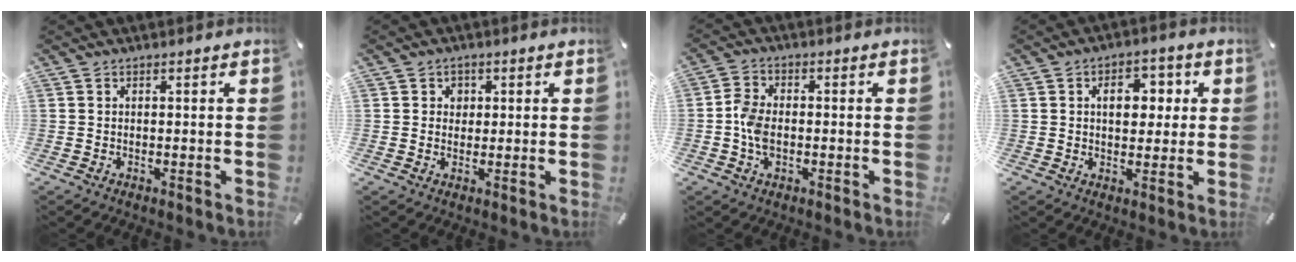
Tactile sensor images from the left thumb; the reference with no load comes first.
{"total": 2.6, "force": [0.5, 2.5, 0.6], "torque": [0.001, -0.001, 0.002]}
{"total": 5.6, "force": [-1.2, 3.8, 3.9], "torque": [-0.094, 0.002, -0.026]}
{"total": 7.8, "force": [1.7, 5.5, 5.3], "torque": [-0.060, -0.004, 0.019]}